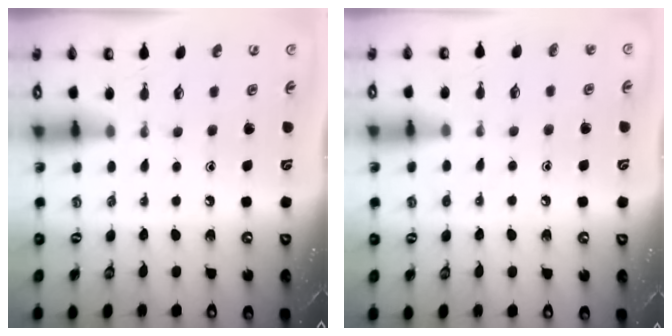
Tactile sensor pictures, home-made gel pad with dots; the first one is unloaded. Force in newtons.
{"total": 5.7, "press": 5.6, "slide": 1.1}